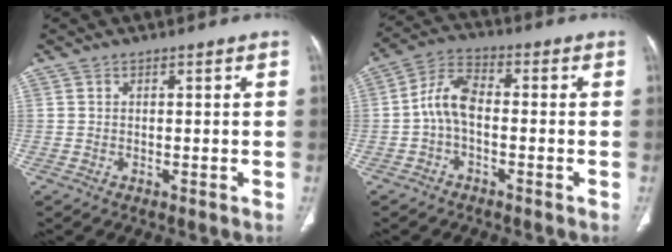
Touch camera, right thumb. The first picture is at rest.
{"total": 7.0, "force": [-1.2, 3.7, 5.8], "torque": [-0.115, 0.027, -0.033]}